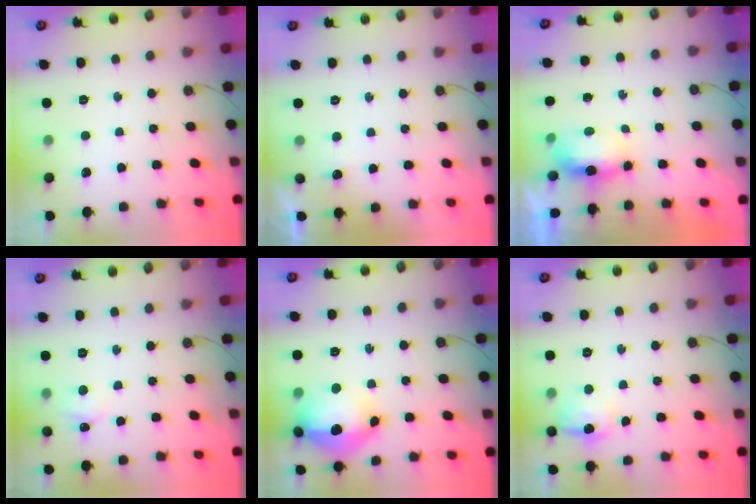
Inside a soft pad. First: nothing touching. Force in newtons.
{"total": 12.3, "press": 3.1, "slide": 11.9}
{"total": 15.3, "press": 8.5, "slide": 12.7}
{"total": 3.5, "press": 3.4, "slide": 0.6}
{"total": 17.9, "press": 17.3, "slide": 4.3}
{"total": 11.2, "press": 11.2, "slide": 1.0}